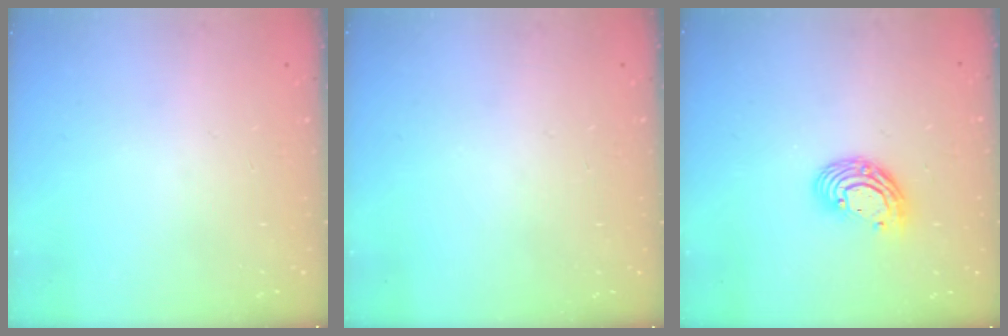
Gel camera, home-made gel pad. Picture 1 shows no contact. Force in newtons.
{"total": 0.0}
{"total": 9.5, "press": 9.5, "slide": 0.6}